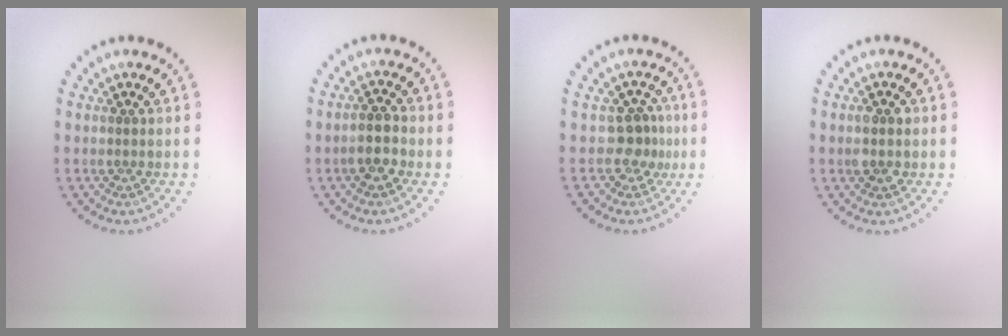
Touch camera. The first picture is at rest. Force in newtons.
{"total": 2.5, "press": 2.3, "slide": 1.0}
{"total": 2.3, "press": 1.6, "slide": 1.6}
{"total": 2.2, "press": 2.1, "slide": 0.1}